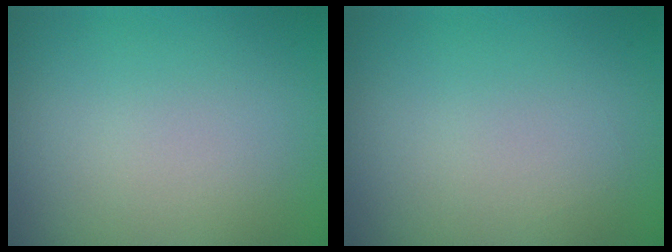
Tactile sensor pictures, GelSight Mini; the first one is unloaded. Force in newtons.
{"total": 0.0}